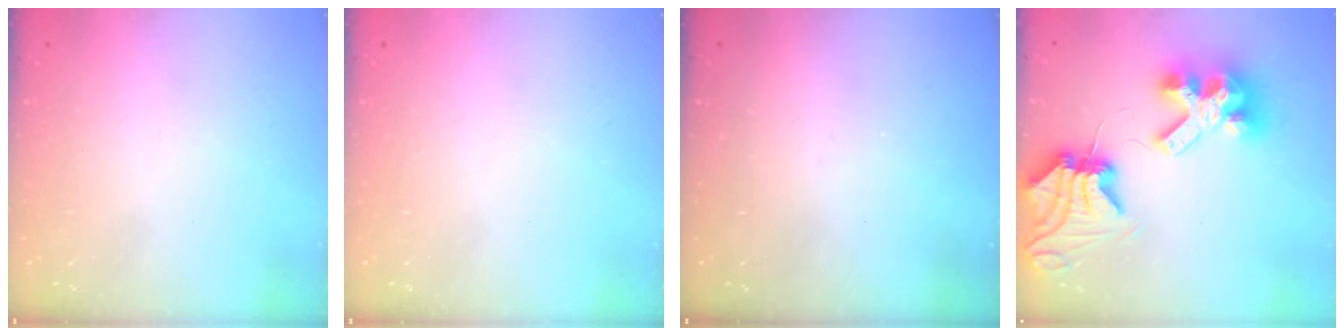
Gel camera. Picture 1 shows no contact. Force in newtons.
{"total": 0.0}
{"total": 0.0}
{"total": 14.5, "press": 14.4, "slide": 1.7}